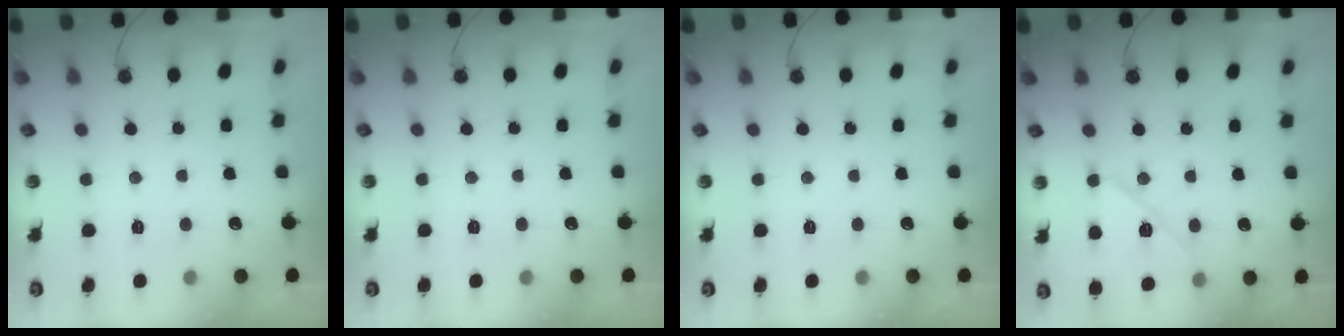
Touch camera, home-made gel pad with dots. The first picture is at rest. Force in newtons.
{"total": 0.0}
{"total": 0.0}
{"total": 11.8, "press": 11.7, "slide": 1.7}